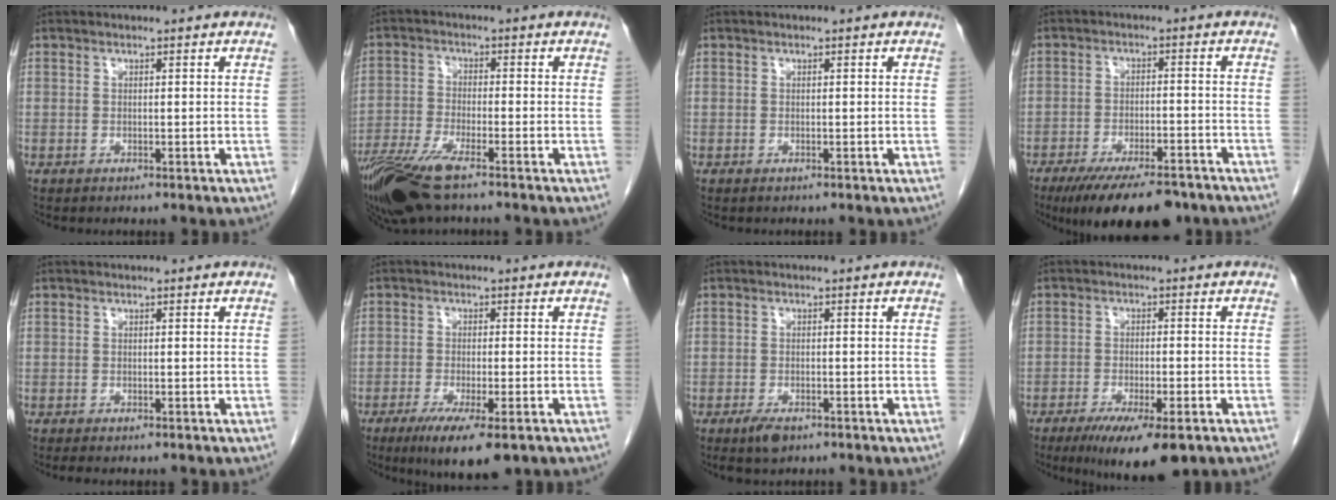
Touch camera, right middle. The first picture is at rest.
{"total": 10.7, "force": [-7.7, 2.1, 7.1], "torque": [-0.139, -0.021, -0.142]}
{"total": 0.0}
{"total": 13.1, "force": [-10.0, 4.0, 7.4], "torque": [-0.106, -0.009, -0.153]}
{"total": 1.3, "force": [-1.1, 0.3, 0.7], "torque": [-0.010, -0.004, -0.013]}
{"total": 8.8, "force": [-5.4, 1.5, 6.8], "torque": [-0.111, -0.024, -0.081]}
{"total": 2.9, "force": [-1.9, 1.0, 1.9], "torque": [-0.041, -0.004, -0.029]}
{"total": 10.0, "force": [-6.4, 2.1, 7.5], "torque": [-0.115, -0.021, -0.096]}